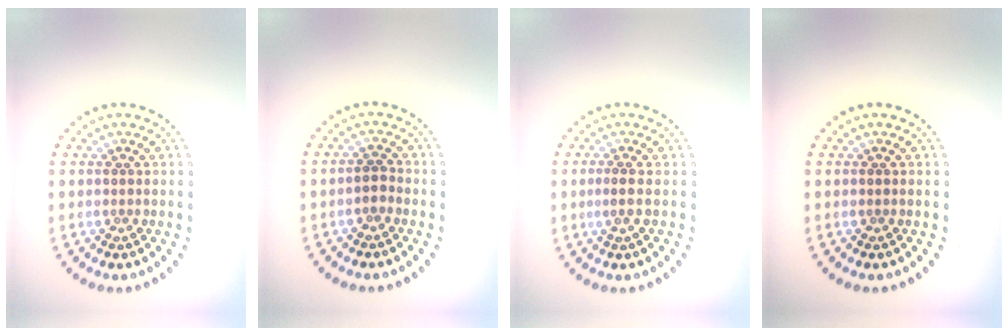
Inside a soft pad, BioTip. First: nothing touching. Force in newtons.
{"total": 1.2, "press": 1.1, "slide": 0.4}
{"total": 1.3, "press": 1.0, "slide": 0.9}
{"total": 0.0}